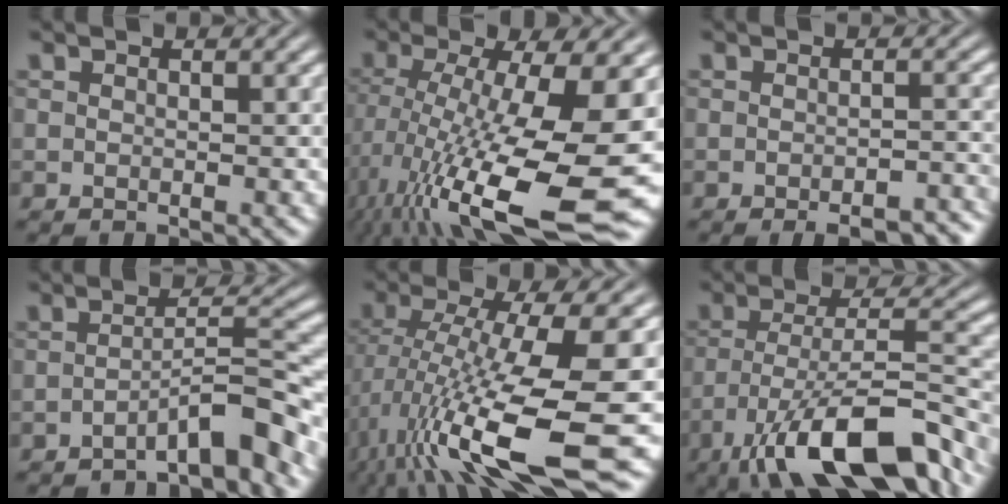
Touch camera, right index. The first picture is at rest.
{"total": 14.3, "force": [-4.7, 5.4, 12.4], "torque": [-0.209, -0.062, -0.032]}
{"total": 4.2, "force": [-3.9, 0.5, 1.6], "torque": [-0.012, -0.006, -0.058]}
{"total": 4.5, "force": [-3.0, -0.8, 3.2], "torque": [-0.036, 0.000, -0.046]}
{"total": 11.6, "force": [-3.3, 2.9, 10.8], "torque": [-0.193, -0.042, -0.021]}
{"total": 9.9, "force": [-5.1, 2.7, 8.0], "torque": [-0.135, -0.040, -0.060]}